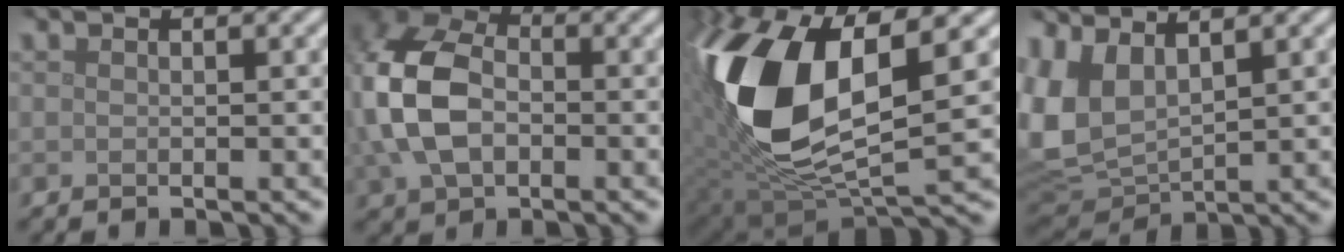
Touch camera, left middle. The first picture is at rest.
{"total": 9.6, "force": [-0.2, 6.8, 6.9], "torque": [-0.182, 0.003, -0.012]}
{"total": 13.1, "force": [2.1, 6.3, 11.3], "torque": [-0.243, -0.007, 0.041]}
{"total": 7.0, "force": [2.3, 4.0, 5.2], "torque": [-0.137, 0.000, 0.046]}